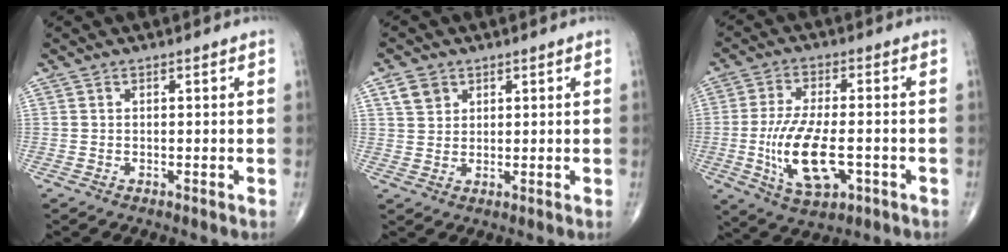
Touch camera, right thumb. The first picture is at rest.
{"total": 3.9, "force": [2.1, 3.0, 1.5], "torque": [-0.017, -0.006, 0.041]}
{"total": 13.0, "force": [-2.9, 5.8, 11.3], "torque": [-0.214, 0.002, -0.044]}